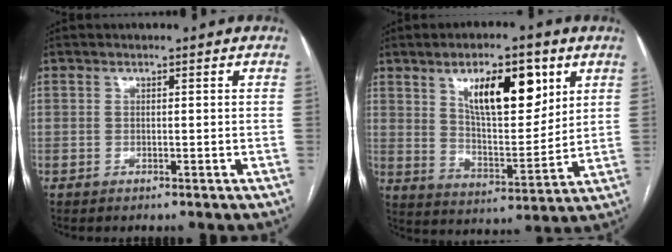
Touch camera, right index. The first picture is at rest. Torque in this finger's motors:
{"motor_torque": [1.13, 1.01, 0.33, 0.15]}